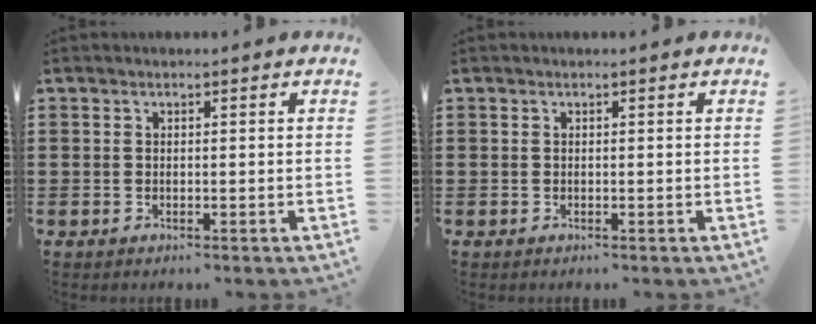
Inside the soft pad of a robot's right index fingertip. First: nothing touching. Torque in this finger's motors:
{"motor_torque": [0.00, 0.00, 0.01, -0.01]}